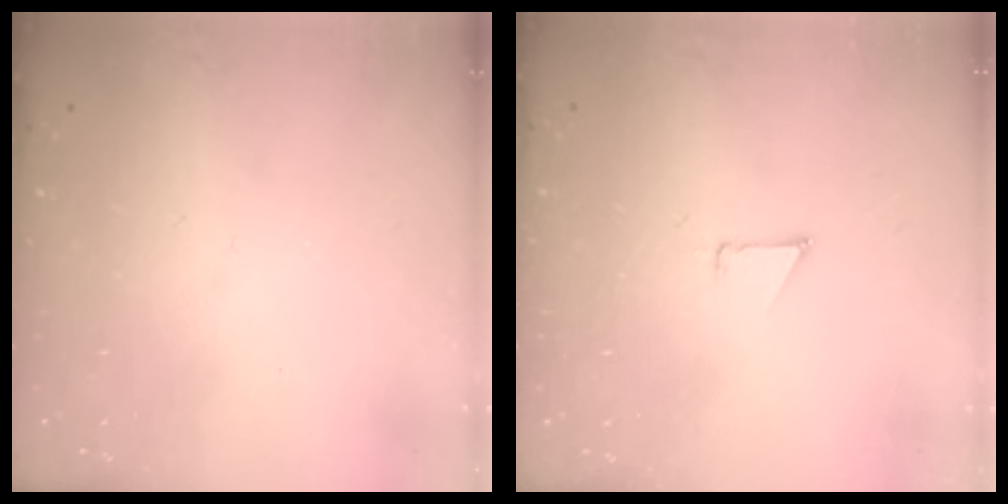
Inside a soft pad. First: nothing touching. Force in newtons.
{"total": 0.9, "press": 0.9, "slide": 0.1}